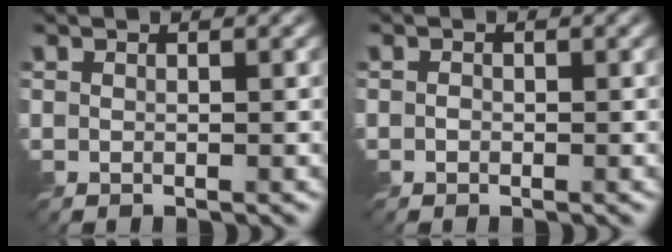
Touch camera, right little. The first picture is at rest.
{"total": 0.7, "force": [-0.3, 0.6, 0.2], "torque": [-0.002, -0.002, -0.008]}